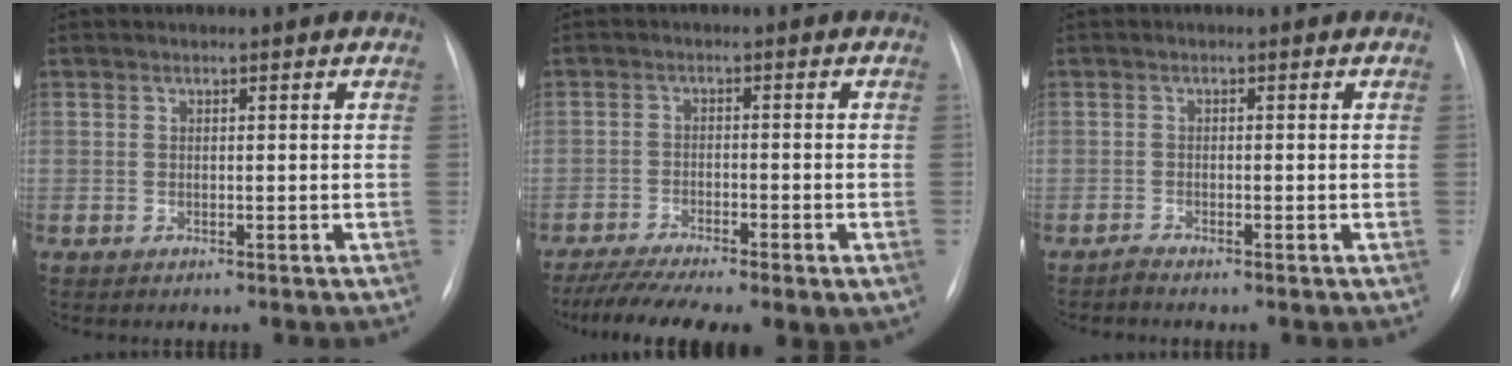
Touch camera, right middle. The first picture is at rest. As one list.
[{"total": 11.9, "force": [-8.3, 3.2, 7.9], "torque": [-0.149, -0.010, -0.129]}, {"total": 0.8, "force": [-0.8, -0.2, 0.1], "torque": [-0.003, -0.003, -0.015]}]